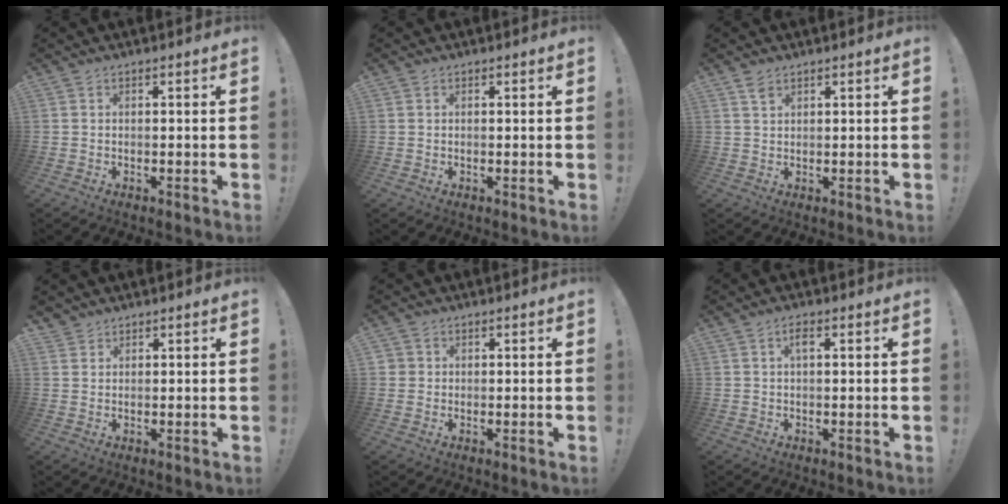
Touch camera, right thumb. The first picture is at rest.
{"total": 1.3, "force": [0.4, 1.2, -0.1], "torque": [0.006, -0.001, 0.006]}
{"total": 2.3, "force": [1.6, 1.0, 1.3], "torque": [-0.017, -0.006, 0.027]}
{"total": 2.1, "force": [1.8, 1.1, 0.0], "torque": [0.000, -0.009, 0.035]}
{"total": 2.1, "force": [0.5, 2.0, 0.3], "torque": [-0.001, -0.002, 0.009]}
{"total": 3.1, "force": [0.7, 1.0, 2.8], "torque": [-0.057, 0.009, 0.009]}